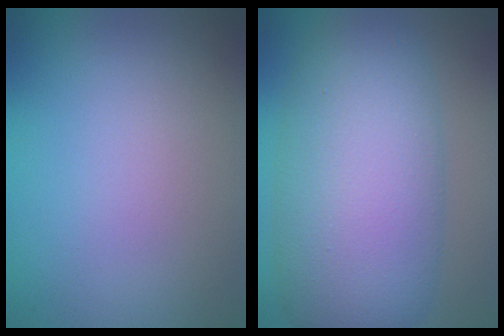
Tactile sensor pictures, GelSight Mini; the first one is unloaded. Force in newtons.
{"total": 10.8, "press": 10.8, "slide": 0.2}